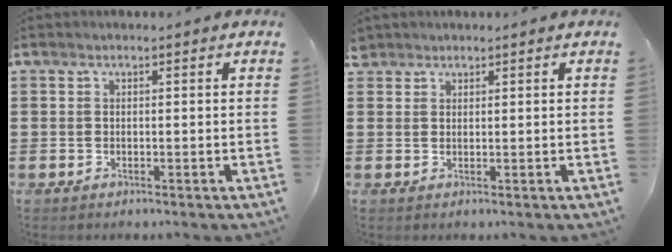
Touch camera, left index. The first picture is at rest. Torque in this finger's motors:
{"motor_torque": [0.05, 0.07, -0.01, 0.00]}